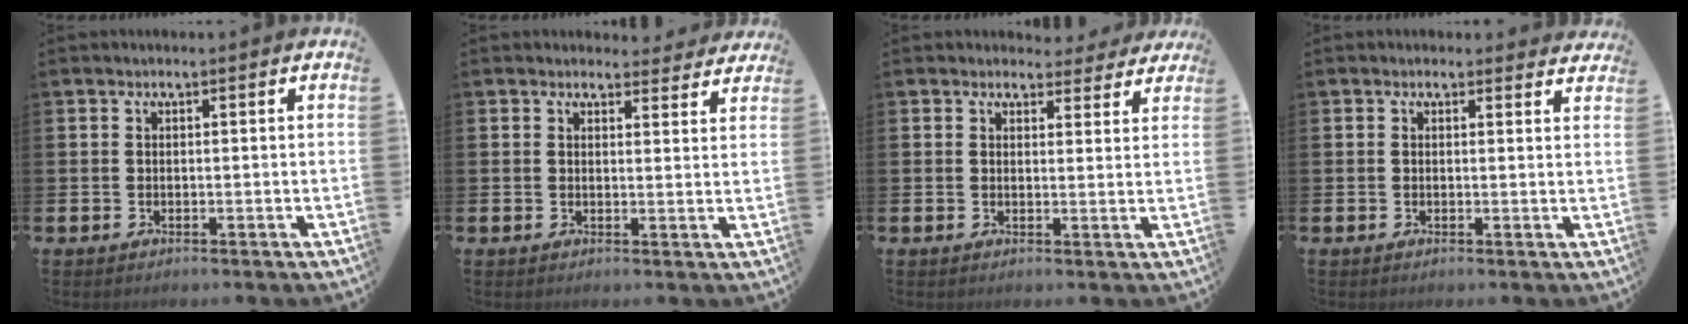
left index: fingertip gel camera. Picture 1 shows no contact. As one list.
[{"total": 2.6, "force": [2.5, 0.7, 0.0], "torque": [0.003, -0.014, 0.042]}, {"total": 3.0, "force": [2.8, 1.2, 0.2], "torque": [0.006, -0.016, 0.045]}, {"total": 1.0, "force": [0.9, 0.4, 0.1], "torque": [0.005, -0.001, 0.015]}]